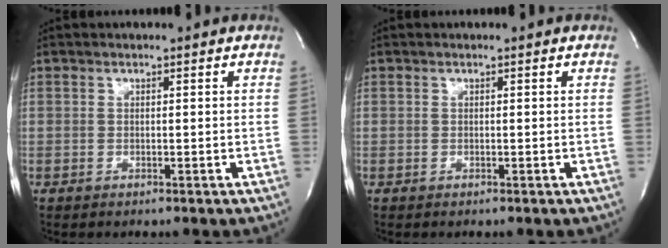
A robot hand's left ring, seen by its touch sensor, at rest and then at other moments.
{"total": 0.0}